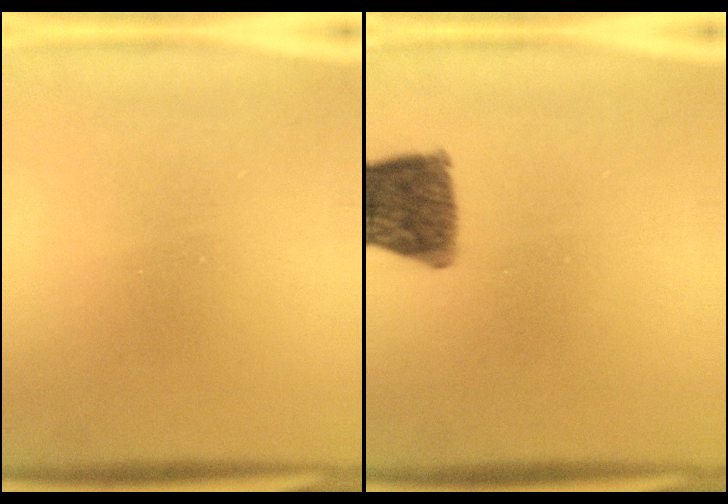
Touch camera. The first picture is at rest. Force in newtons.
{"total": 10.0}